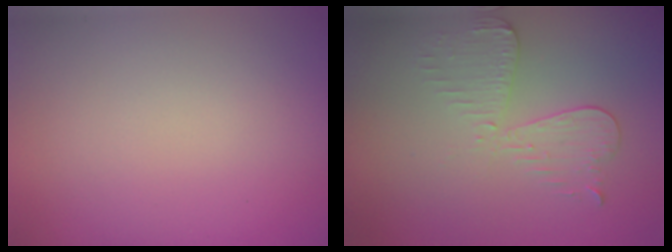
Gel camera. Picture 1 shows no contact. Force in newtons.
{"total": 2.9, "press": 2.7, "slide": 1.2}